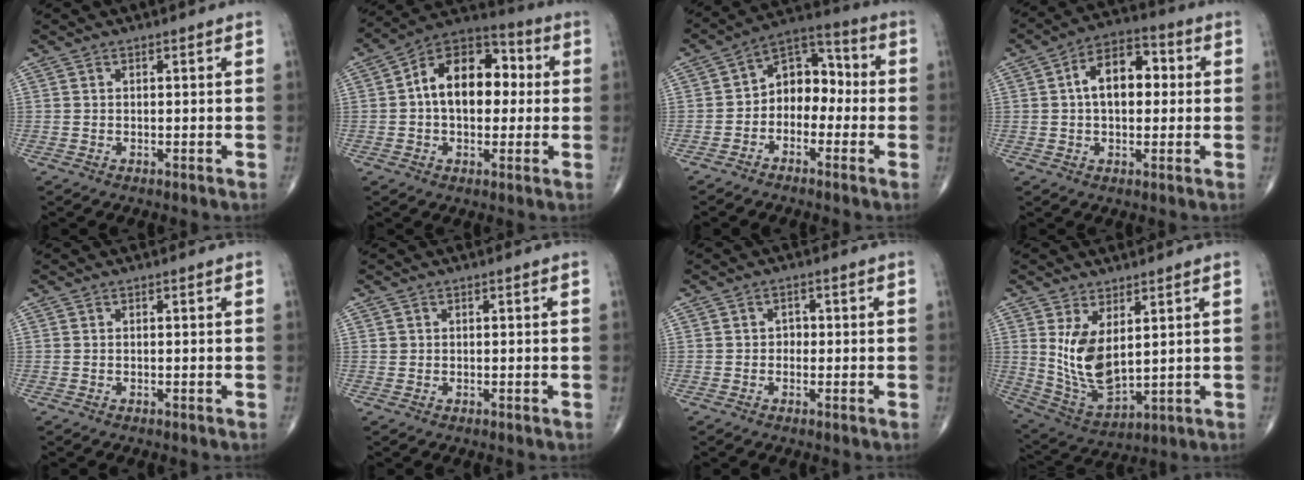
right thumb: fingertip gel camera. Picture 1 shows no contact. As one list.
[{"total": 15.8, "force": [1.5, 10.0, 12.1], "torque": [-0.158, 0.035, 0.012]}, {"total": 9.6, "force": [-1.4, 7.0, 6.5], "torque": [-0.062, 0.046, -0.044]}, {"total": 11.2, "force": [1.5, 6.8, 8.8], "torque": [-0.123, 0.024, 0.017]}, {"total": 0.0}, {"total": 0.5, "force": [0.1, 0.5, 0.0], "torque": [0.005, 0.002, 0.003]}, {"total": 1.6, "force": [-0.2, 1.4, 0.8], "torque": [0.001, 0.006, -0.008]}, {"total": 11.0, "force": [2.9, 5.5, 9.1], "torque": [-0.164, -0.029, 0.077]}]